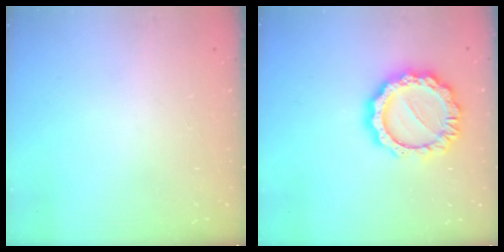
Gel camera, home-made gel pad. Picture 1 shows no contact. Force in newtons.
{"total": 13.7, "press": 13.7, "slide": 1.1}